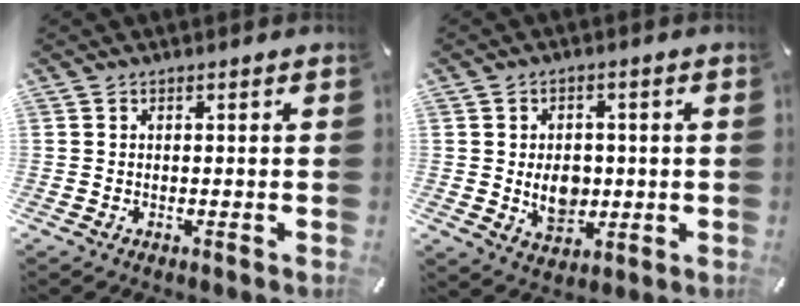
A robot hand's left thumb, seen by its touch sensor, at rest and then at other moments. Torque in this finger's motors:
{"motor_torque": [0.60, 1.74, 0.45, -0.28, 0.24]}